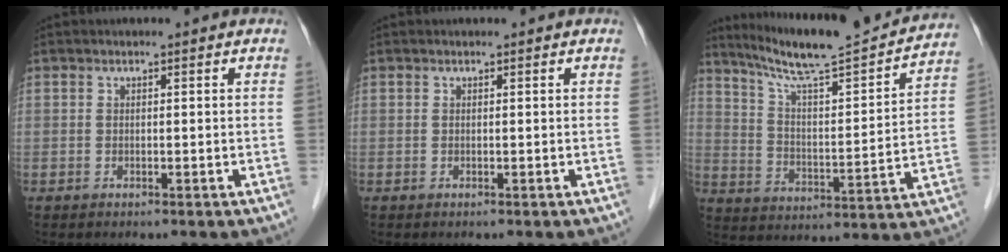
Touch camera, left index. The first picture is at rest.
{"total": 0.0}
{"total": 20.2, "force": [18.2, 0.8, 8.9], "torque": [-0.147, -0.009, 0.271]}